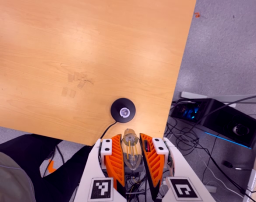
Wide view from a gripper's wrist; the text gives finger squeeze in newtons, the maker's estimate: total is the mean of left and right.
{"total": 17.2, "left": 17.6, "right": 16.8}